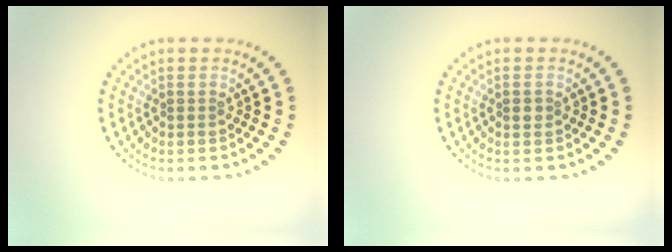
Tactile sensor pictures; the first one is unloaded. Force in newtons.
{"total": 1.0, "press": 1.0, "slide": 0.1}